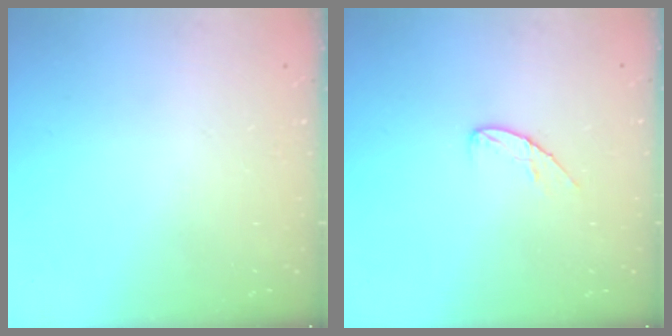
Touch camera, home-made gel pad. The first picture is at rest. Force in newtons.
{"total": 6.7, "press": 6.7, "slide": 0.6}